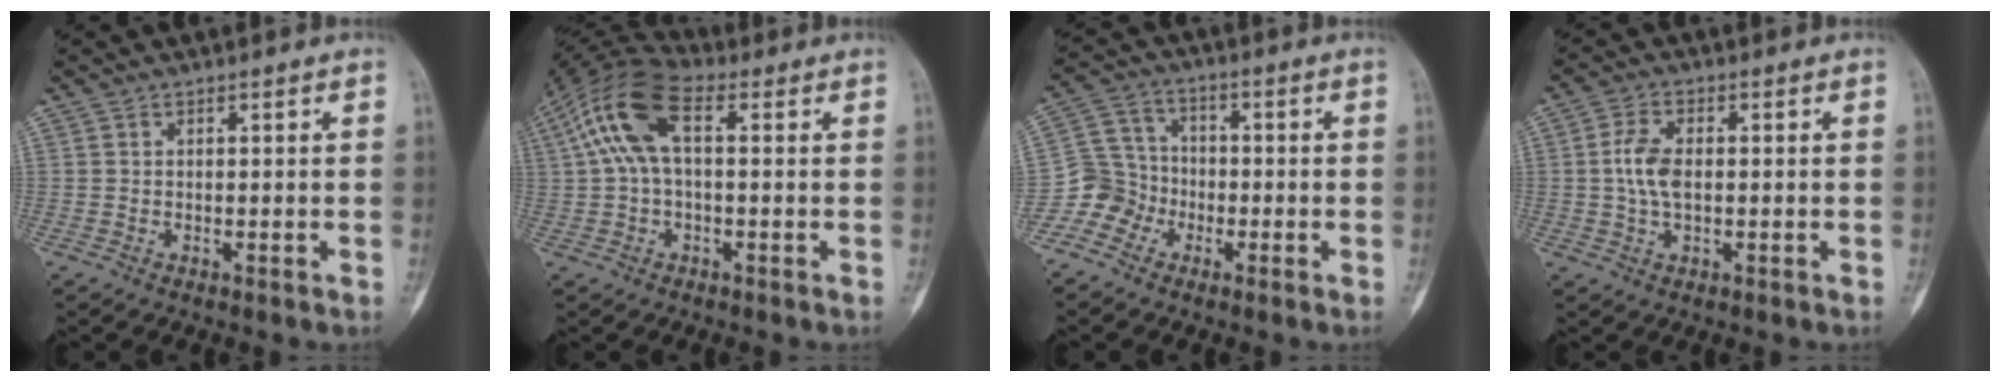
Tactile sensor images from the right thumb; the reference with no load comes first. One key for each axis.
{"total": 11.9, "fx": 2.4, "fy": 5.9, "fz": 10.0, "tx": -0.211, "ty": 0.040, "tz": 0.040}
{"total": 7.2, "fx": -3.9, "fy": 6.0, "fz": 0.7, "tx": 0.017, "ty": 0.038, "tz": -0.089}
{"total": 5.7, "fx": 0.0, "fy": 3.1, "fz": 4.8, "tx": -0.103, "ty": 0.004, "tz": -0.003}